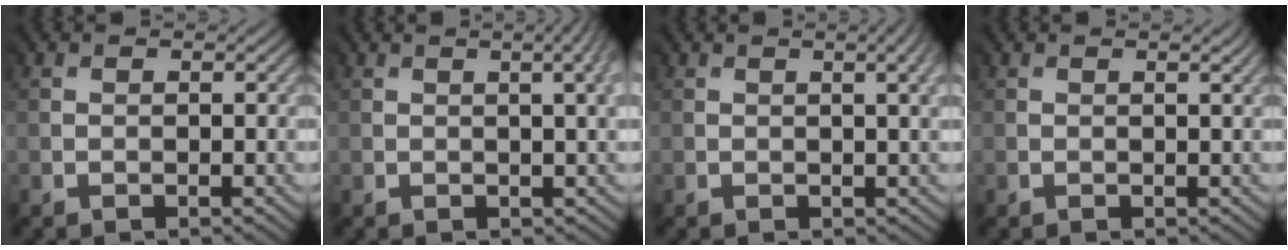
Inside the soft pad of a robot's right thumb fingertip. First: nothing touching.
{"total": 3.9, "force": [1.1, 1.1, 3.5], "torque": [-0.016, 0.017, 0.003]}
{"total": 2.5, "force": [0.8, 0.4, 2.3], "torque": [-0.014, 0.010, 0.008]}
{"total": 0.6, "force": [0.4, -0.5, 0.0], "torque": [0.000, 0.001, 0.007]}